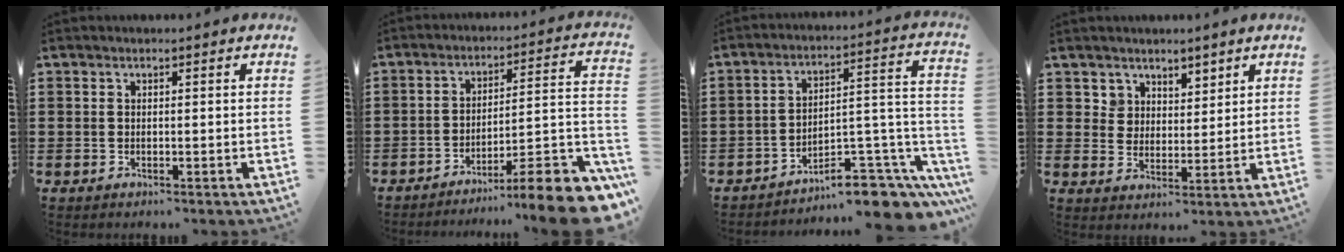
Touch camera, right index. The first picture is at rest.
{"total": 9.4, "force": [-7.2, 0.2, 6.1], "torque": [-0.078, 0.000, -0.141]}
{"total": 8.7, "force": [-6.9, 3.0, 4.3], "torque": [-0.043, 0.011, -0.129]}
{"total": 4.7, "force": [3.6, 2.9, -0.4], "torque": [-0.012, 0.002, 0.070]}